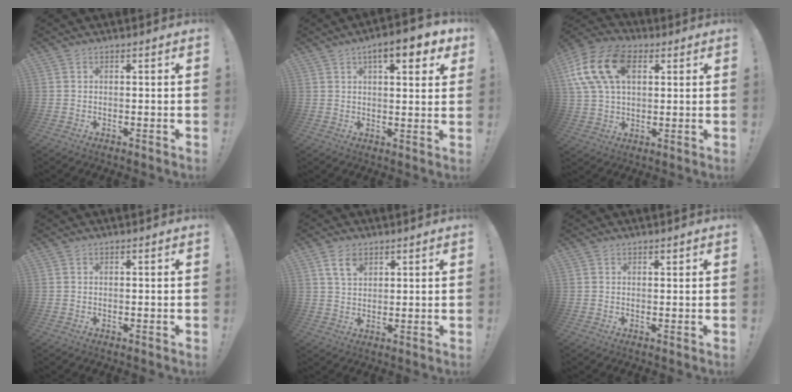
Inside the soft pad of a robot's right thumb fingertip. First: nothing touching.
{"total": 8.7, "force": [4.4, 2.8, 7.0], "torque": [-0.082, -0.020, 0.067]}
{"total": 18.0, "force": [5.8, 11.7, 12.4], "torque": [-0.237, -0.005, 0.106]}
{"total": 0.0}
{"total": 6.1, "force": [3.4, 3.8, 3.4], "torque": [-0.053, -0.010, 0.063]}
{"total": 0.7, "force": [0.6, 0.3, 0.2], "torque": [0.009, -0.006, 0.010]}